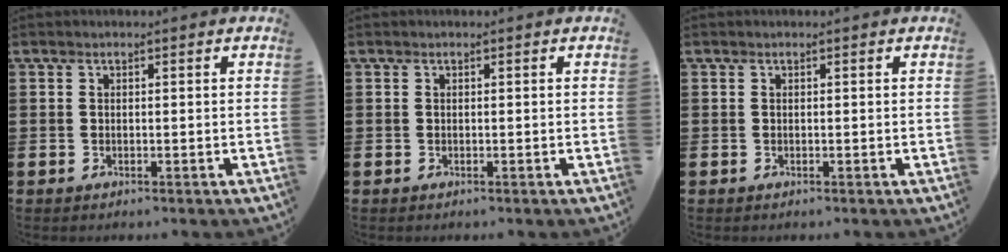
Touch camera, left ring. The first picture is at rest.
{"total": 0.0}
{"total": 0.0}